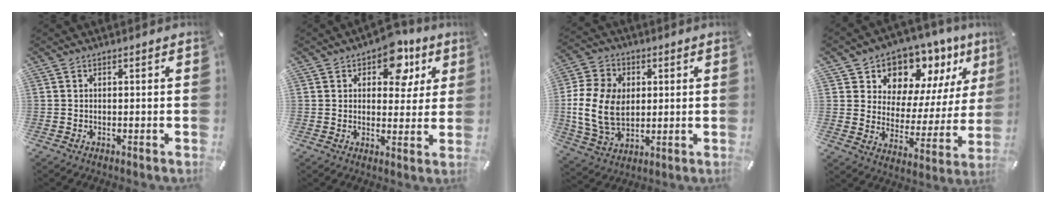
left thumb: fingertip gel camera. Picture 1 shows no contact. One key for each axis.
{"total": 12.5, "fx": 6.7, "fy": 7.5, "fz": 7.5, "tx": -0.087, "ty": -0.027, "tz": 0.112}
{"total": 14.4, "fx": 0.4, "fy": 11.2, "fz": 9.1, "tx": -0.199, "ty": 0.013, "tz": 0.008}
{"total": 11.2, "fx": 8.9, "fy": 6.8, "fz": 0.6, "tx": -0.012, "ty": -0.103, "tz": 0.161}